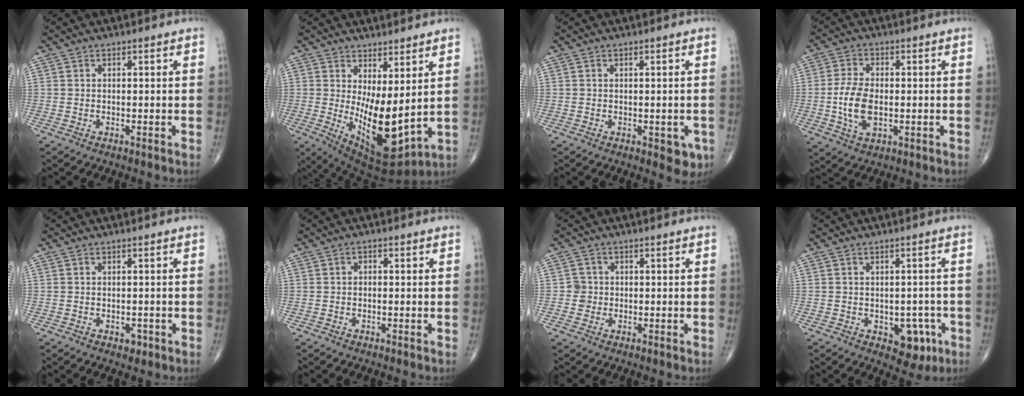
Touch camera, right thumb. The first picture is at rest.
{"total": 12.4, "force": [1.7, 4.9, 11.3], "torque": [-0.180, -0.042, 0.050]}
{"total": 3.6, "force": [-1.1, 1.9, 2.9], "torque": [-0.013, -0.002, -0.008]}
{"total": 8.3, "force": [-0.9, 4.6, 6.8], "torque": [-0.137, -0.002, -0.016]}
{"total": 1.5, "force": [-0.7, 1.0, 0.8], "torque": [-0.007, 0.001, -0.007]}
{"total": 1.0, "force": [0.0, 0.7, 0.7], "torque": [-0.007, 0.003, -0.005]}
{"total": 2.2, "force": [-0.3, 2.2, 0.1], "torque": [0.016, 0.008, -0.010]}
{"total": 6.4, "force": [-2.4, 4.1, 4.3], "torque": [-0.021, 0.008, -0.023]}